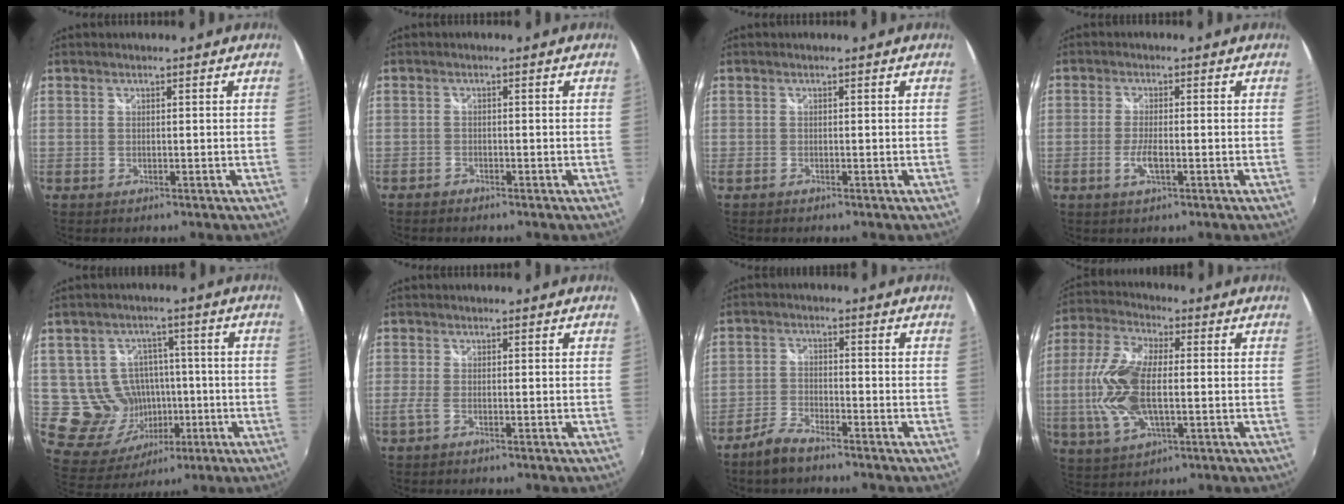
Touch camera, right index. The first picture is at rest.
{"total": 1.4, "force": [-1.3, 0.5, 0.2], "torque": [-0.013, -0.002, -0.027]}
{"total": 0.8, "force": [-0.7, 0.2, 0.4], "torque": [-0.009, -0.004, -0.013]}
{"total": 3.4, "force": [-1.2, 0.7, 3.1], "torque": [-0.069, -0.003, -0.023]}
{"total": 12.3, "force": [-1.0, 11.6, 3.7], "torque": [-0.093, 0.017, 0.009]}
{"total": 1.7, "force": [-1.0, 0.2, 1.4], "torque": [-0.031, -0.005, -0.021]}
{"total": 5.1, "force": [-4.2, 1.4, 2.5], "torque": [-0.067, -0.001, -0.086]}
{"total": 14.4, "force": [-0.7, 6.5, 12.8], "torque": [-0.281, 0.007, -0.014]}